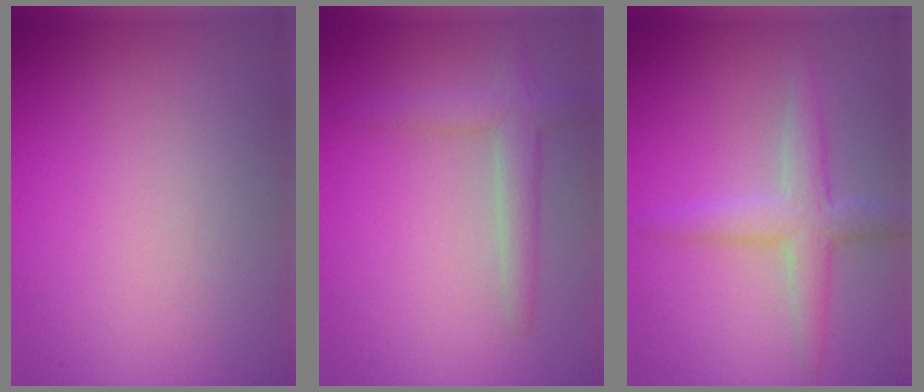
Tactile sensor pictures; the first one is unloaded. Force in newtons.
{"total": 2.7, "press": 2.7, "slide": 0.2}
{"total": 3.5, "press": 3.5, "slide": 0.0}